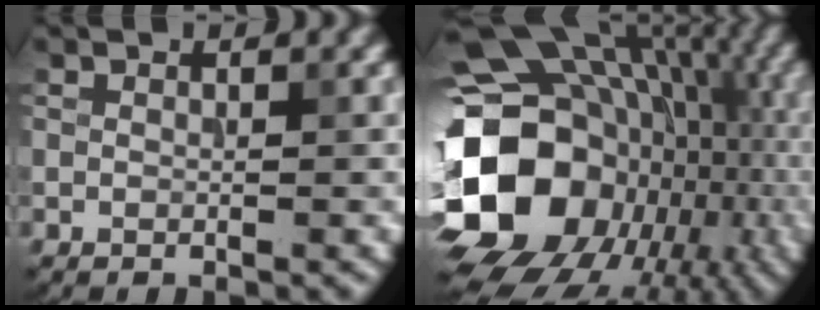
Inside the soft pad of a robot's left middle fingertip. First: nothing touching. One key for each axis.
{"total": 19.2, "fx": -3.1, "fy": 15.4, "fz": 11.2, "tx": -0.200, "ty": 0.007, "tz": -0.042}